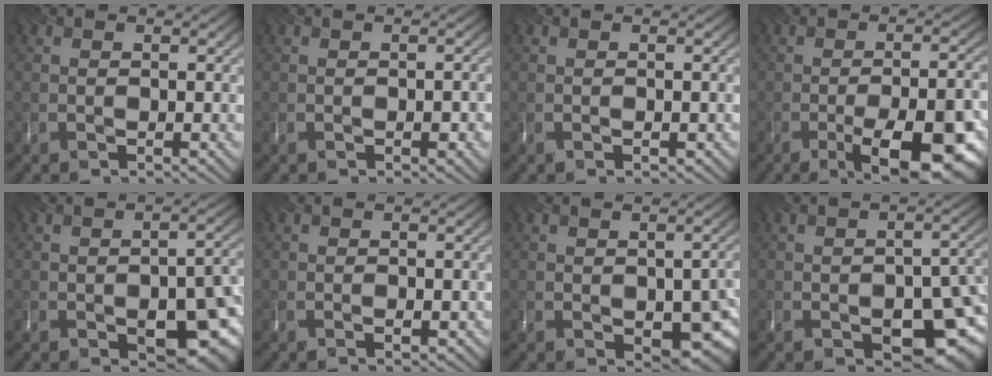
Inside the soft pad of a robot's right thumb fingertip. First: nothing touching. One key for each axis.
{"total": 1.6, "fx": -0.8, "fy": 0.6, "fz": 1.3, "tx": -0.018, "ty": -0.004, "tz": -0.004}
{"total": 0.8, "fx": -0.5, "fy": 0.4, "fz": 0.5, "tx": -0.005, "ty": -0.005, "tz": 0.001}
{"total": 12.5, "fx": -5.8, "fy": 4.2, "fz": 10.2, "tx": -0.133, "ty": -0.019, "tz": -0.076}
{"total": 10.9, "fx": -4.5, "fy": 5.7, "fz": 8.1, "tx": -0.111, "ty": -0.046, "tz": -0.050}
{"total": 1.5, "fx": -0.8, "fy": 0.7, "fz": 1.1, "tx": -0.010, "ty": -0.005, "tz": 0.000}
{"total": 9.9, "fx": -3.7, "fy": 5.8, "fz": 7.1, "tx": -0.088, "ty": -0.049, "tz": -0.024}
{"total": 11.2, "fx": -5.1, "fy": 6.5, "fz": 7.6, "tx": -0.101, "ty": -0.050, "tz": -0.058}